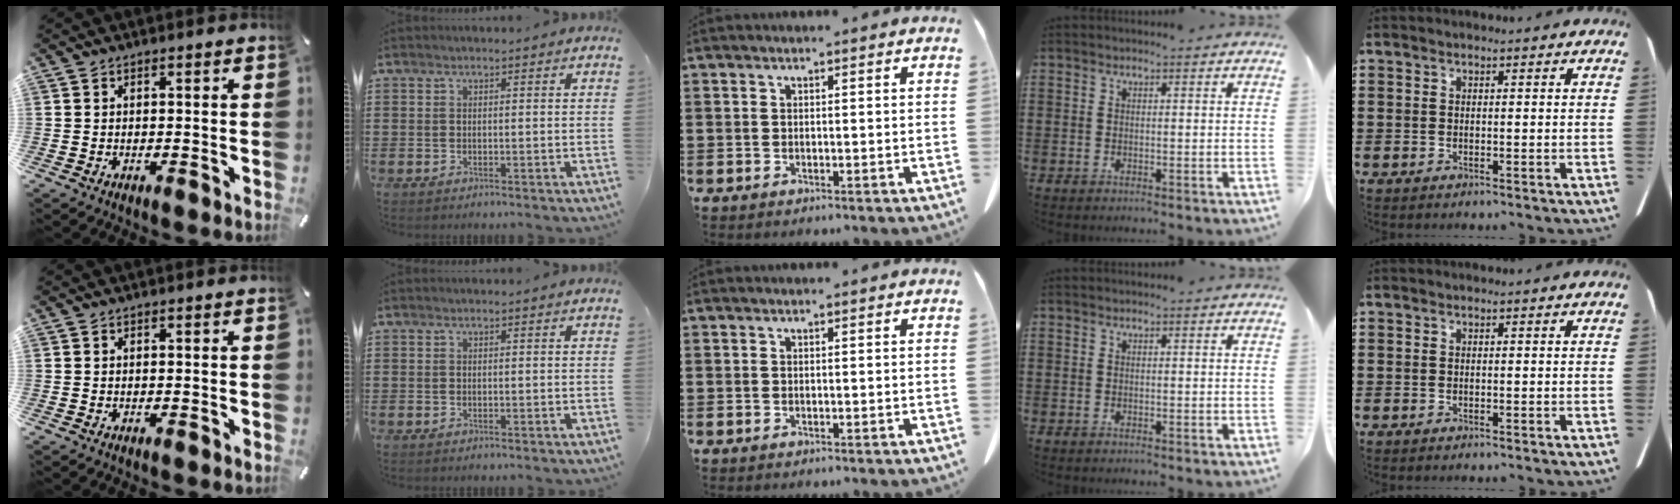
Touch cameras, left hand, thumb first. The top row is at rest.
{}